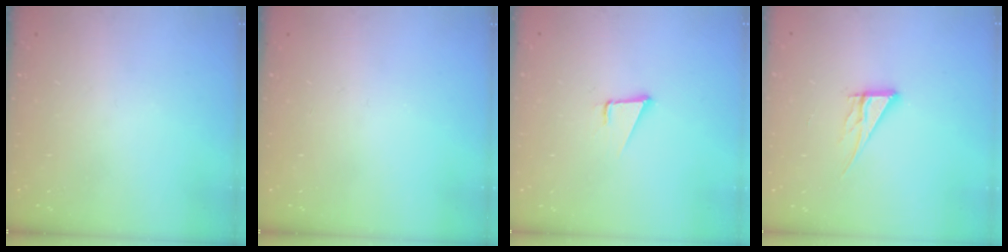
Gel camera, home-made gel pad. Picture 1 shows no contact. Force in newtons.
{"total": 0.0}
{"total": 3.4, "press": 2.6, "slide": 2.2}
{"total": 7.1, "press": 7.1, "slide": 0.2}